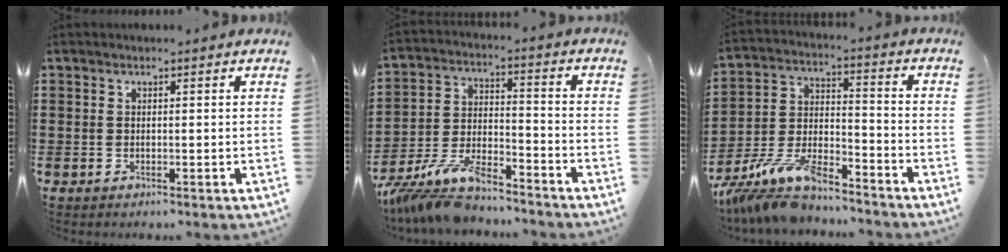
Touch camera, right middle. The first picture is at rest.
{"total": 10.6, "force": [-9.3, 2.5, 4.6], "torque": [-0.110, 0.011, -0.185]}
{"total": 11.7, "force": [-10.0, 2.8, 5.4], "torque": [-0.121, 0.017, -0.200]}